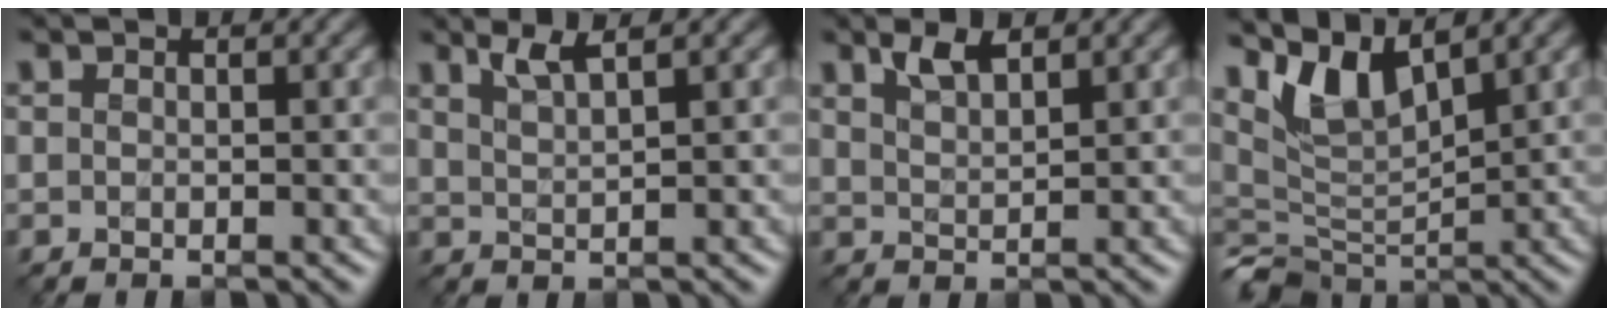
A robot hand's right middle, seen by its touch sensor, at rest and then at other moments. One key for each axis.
{"total": 2.4, "fx": 1.7, "fy": 0.4, "fz": 1.6, "tx": -0.024, "ty": 0.003, "tz": 0.033}
{"total": 2.3, "fx": 1.8, "fy": 0.6, "fz": 1.3, "tx": -0.024, "ty": 0.001, "tz": 0.035}
{"total": 4.6, "fx": 3.0, "fy": 2.0, "fz": 2.9, "tx": -0.062, "ty": -0.008, "tz": 0.057}